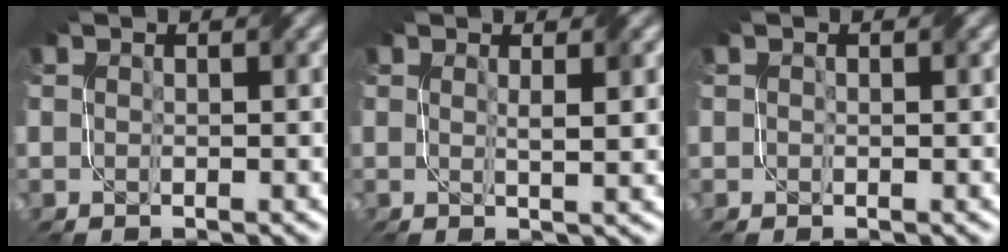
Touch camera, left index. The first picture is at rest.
{"total": 2.5, "force": [0.6, 0.4, 2.3], "torque": [-0.030, 0.001, 0.007]}
{"total": 0.7, "force": [0.3, 0.4, 0.4], "torque": [-0.005, 0.000, 0.005]}